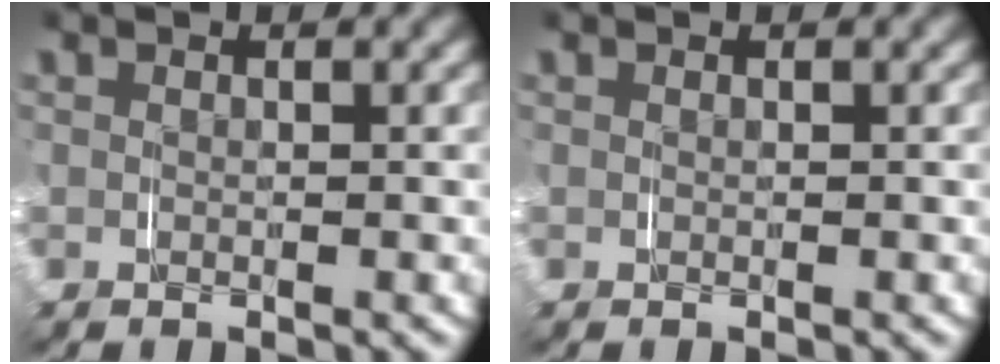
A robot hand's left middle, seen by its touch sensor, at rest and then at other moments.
{"total": 0.0}